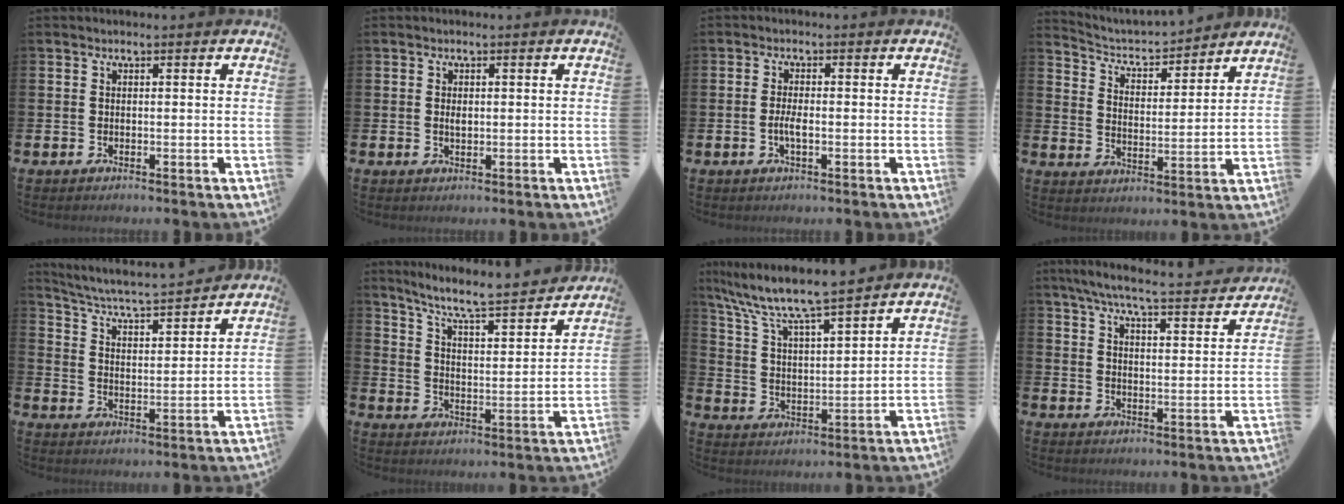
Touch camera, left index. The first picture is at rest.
{"total": 1.0, "force": [0.2, 0.6, 0.8], "torque": [-0.003, -0.001, 0.000]}
{"total": 2.1, "force": [-0.5, 0.6, 1.9], "torque": [-0.030, -0.001, -0.011]}
{"total": 4.8, "force": [4.6, 0.9, 1.0], "torque": [-0.049, -0.035, 0.076]}
{"total": 5.3, "force": [5.1, -0.2, 1.4], "torque": [-0.055, -0.047, 0.083]}
{"total": 7.7, "force": [7.0, 0.4, 3.0], "torque": [-0.084, -0.055, 0.117]}
{"total": 8.4, "force": [7.8, 0.6, 3.2], "torque": [-0.101, -0.048, 0.133]}
{"total": 7.0, "force": [6.4, 0.5, 2.8], "torque": [-0.073, -0.042, 0.109]}